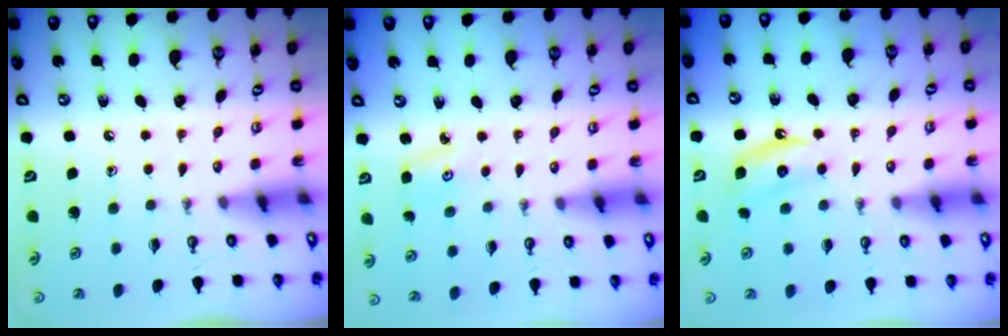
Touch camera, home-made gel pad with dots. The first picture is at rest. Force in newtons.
{"total": 2.9, "press": 2.9, "slide": 0.5}
{"total": 5.8, "press": 5.8, "slide": 0.7}